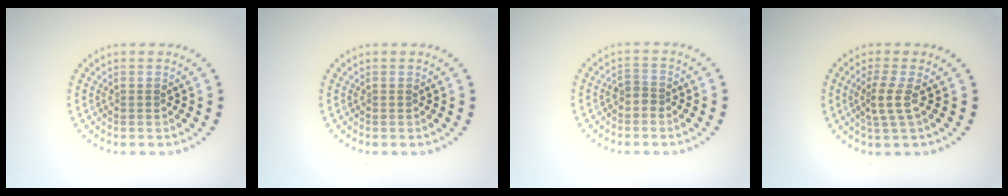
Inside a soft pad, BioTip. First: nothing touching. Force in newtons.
{"total": 0.0}
{"total": 1.2, "press": 0.9, "slide": 0.8}
{"total": 2.3, "press": 1.6, "slide": 1.6}